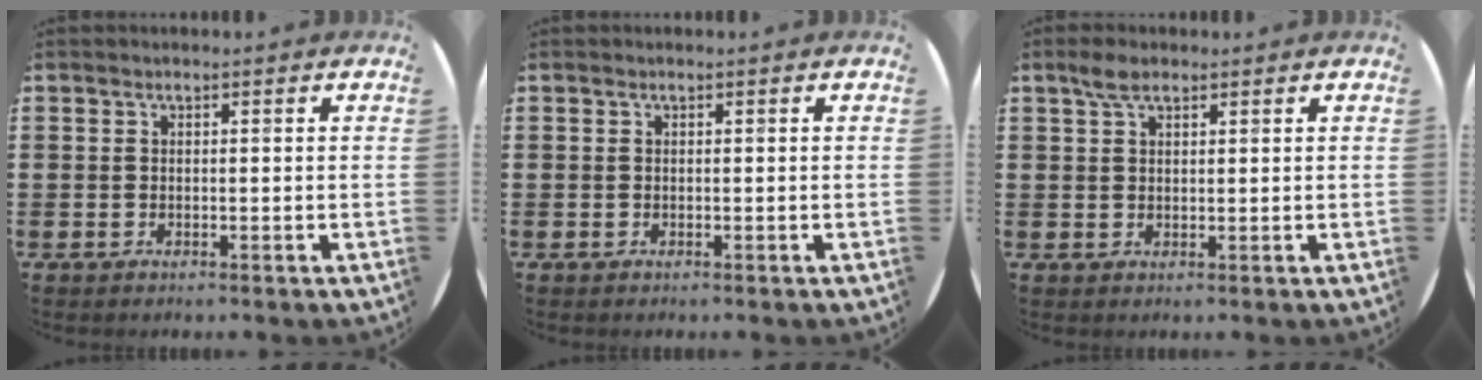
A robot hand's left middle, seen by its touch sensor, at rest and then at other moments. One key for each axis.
{"total": 0.0}
{"total": 2.7, "fx": 2.0, "fy": 1.1, "fz": 1.5, "tx": -0.025, "ty": 0.003, "tz": 0.034}